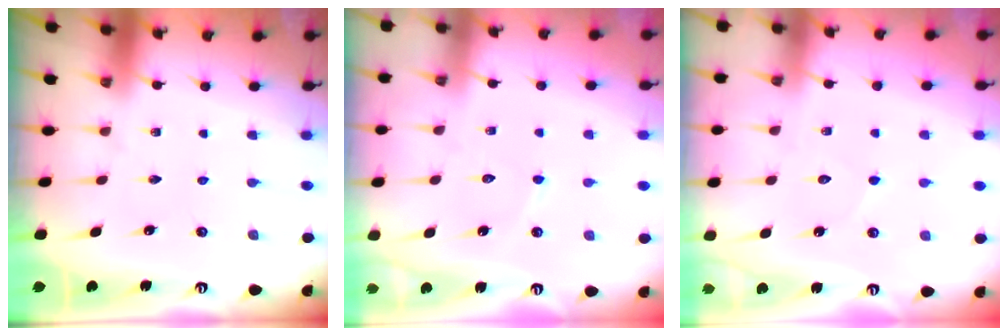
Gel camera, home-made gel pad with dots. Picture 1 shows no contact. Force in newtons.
{"total": 3.9, "press": 3.8, "slide": 0.4}
{"total": 3.3, "press": 3.3, "slide": 0.3}